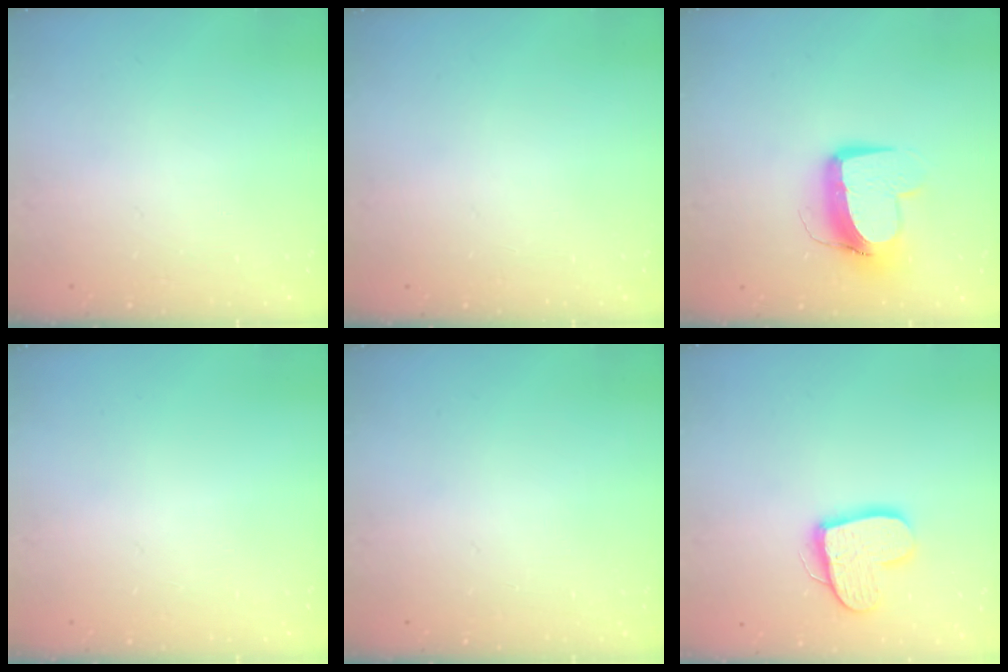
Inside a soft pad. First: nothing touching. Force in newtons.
{"total": 0.0}
{"total": 11.5, "press": 11.5, "slide": 1.4}
{"total": 0.0}
{"total": 0.0}
{"total": 13.7, "press": 13.6, "slide": 1.1}